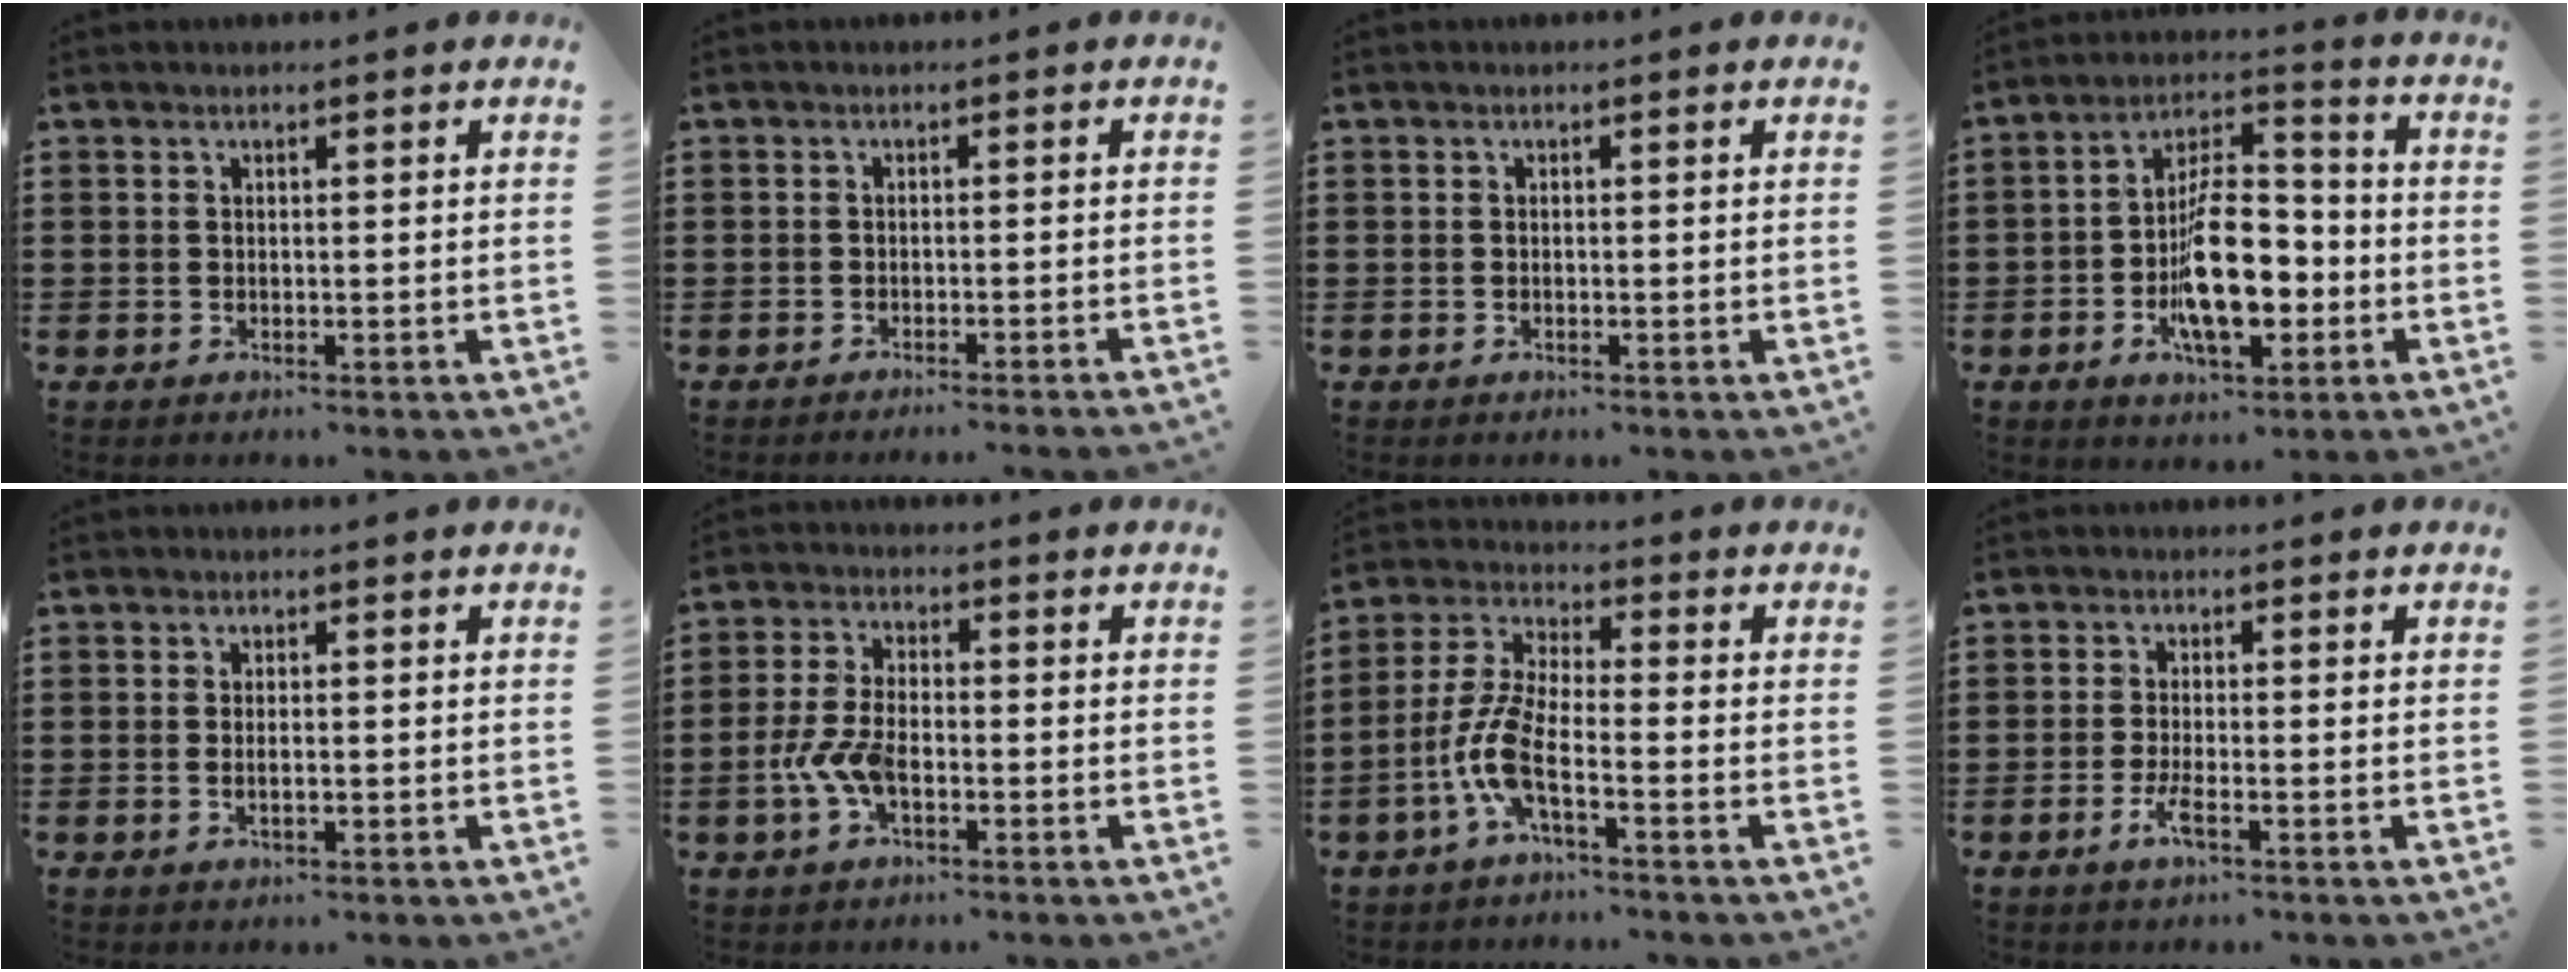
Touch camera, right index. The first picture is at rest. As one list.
[{"total": 1.7, "force": [-1.5, -0.6, 0.3], "torque": [-0.005, 0.001, -0.030]}, {"total": 0.0}, {"total": 12.6, "force": [-3.5, 6.0, 10.5], "torque": [-0.192, 0.001, -0.063]}, {"total": 1.6, "force": [-0.1, 0.6, 1.5], "torque": [-0.027, 0.003, -0.003]}, {"total": 6.1, "force": [-2.1, 2.9, 5.0], "torque": [-0.125, -0.006, -0.046]}, {"total": 8.0, "force": [-3.4, 2.0, 6.9], "torque": [-0.178, -0.016, -0.072]}, {"total": 3.2, "force": [-1.6, 0.6, 2.7], "torque": [-0.056, -0.005, -0.033]}]